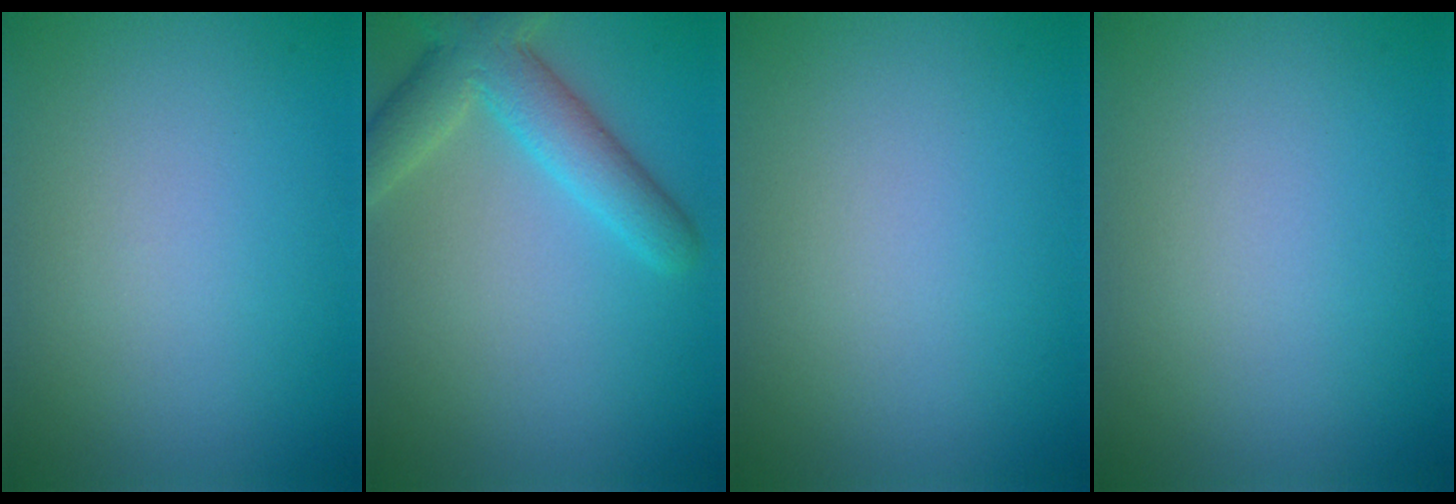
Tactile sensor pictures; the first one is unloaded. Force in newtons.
{"total": 5.1, "press": 5.1, "slide": 0.2}
{"total": 0.0}
{"total": 0.0}